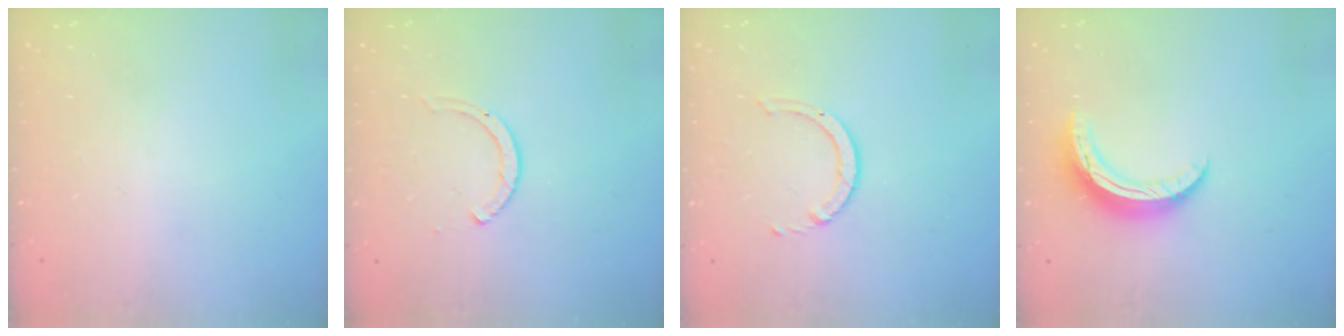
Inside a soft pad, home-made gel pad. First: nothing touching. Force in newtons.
{"total": 2.6, "press": 2.6, "slide": 0.3}
{"total": 2.5, "press": 2.4, "slide": 0.3}
{"total": 10.7, "press": 10.7, "slide": 0.2}